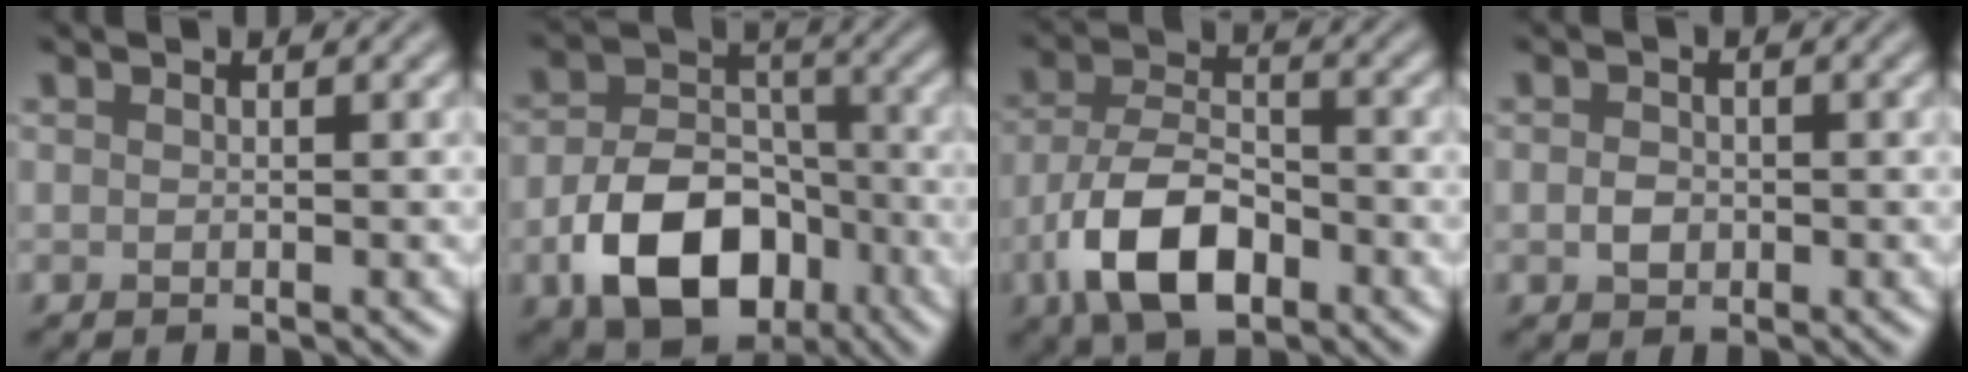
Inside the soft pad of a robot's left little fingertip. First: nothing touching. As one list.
[{"total": 10.1, "force": [-4.3, 6.7, 6.2], "torque": [-0.114, -0.009, -0.072]}, {"total": 7.8, "force": [-3.8, 4.0, 5.5], "torque": [-0.113, -0.003, -0.079]}, {"total": 1.7, "force": [-0.4, 1.3, 0.9], "torque": [-0.016, -0.001, -0.012]}]